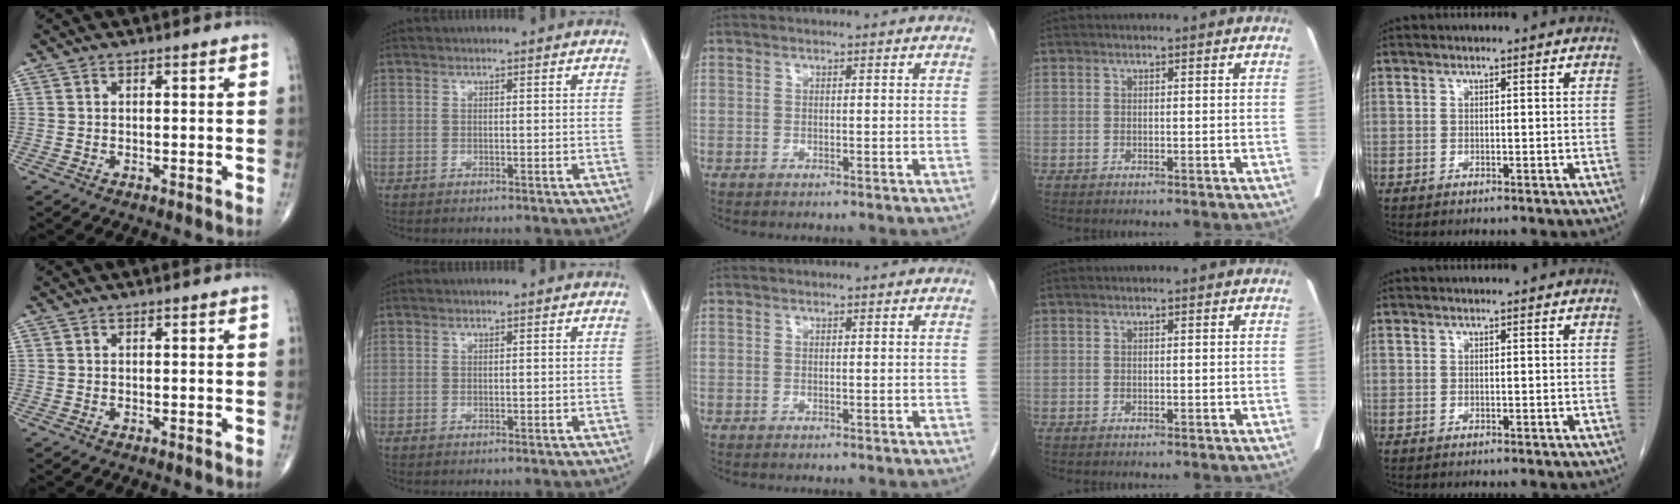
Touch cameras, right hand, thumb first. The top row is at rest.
{}